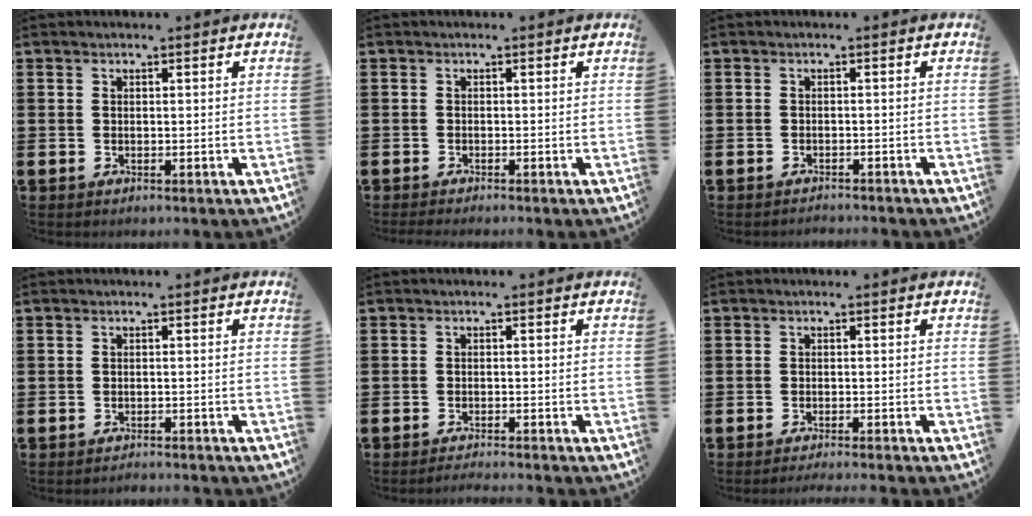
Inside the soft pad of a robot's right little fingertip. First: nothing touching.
{"total": 0.6, "force": [-0.5, 0.0, 0.3], "torque": [-0.004, -0.002, -0.010]}
{"total": 0.9, "force": [-0.9, 0.0, -0.1], "torque": [-0.002, 0.001, -0.020]}
{"total": 1.0, "force": [-1.0, -0.1, -0.1], "torque": [-0.001, 0.002, -0.021]}
{"total": 1.2, "force": [-1.1, -0.2, 0.1], "torque": [-0.003, 0.002, -0.023]}
{"total": 1.0, "force": [-1.0, -0.3, 0.2], "torque": [-0.001, 0.000, -0.020]}